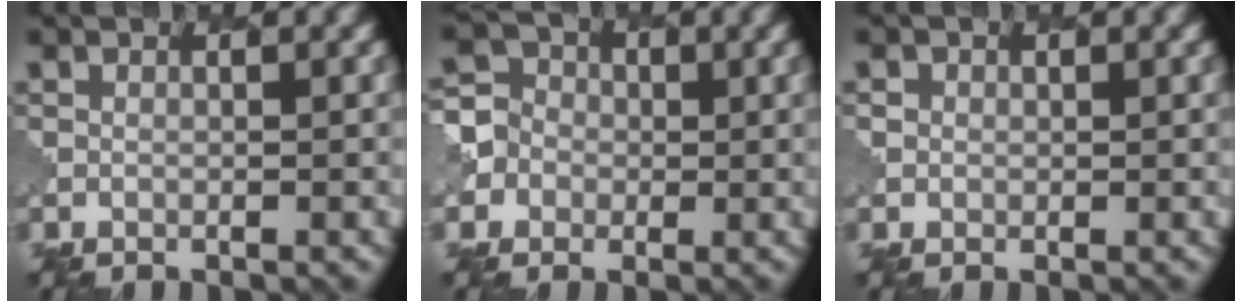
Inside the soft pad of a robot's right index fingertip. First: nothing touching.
{"total": 4.6, "force": [-1.1, 4.4, 0.5], "torque": [0.008, 0.009, -0.036]}
{"total": 1.0, "force": [0.2, 0.9, -0.1], "torque": [0.005, -0.005, 0.006]}